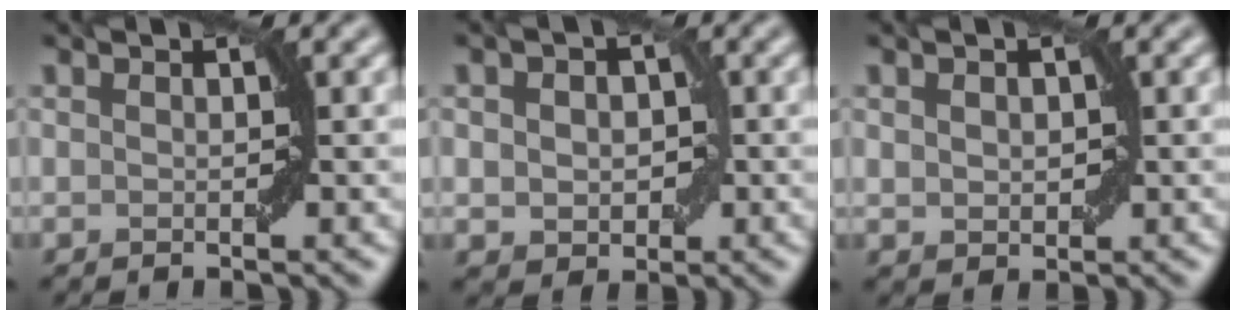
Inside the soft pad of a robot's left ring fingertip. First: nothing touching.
{"total": 3.6, "force": [0.1, 2.8, 2.2], "torque": [-0.024, 0.007, -0.008]}
{"total": 1.5, "force": [0.3, 1.1, 0.9], "torque": [-0.013, 0.000, 0.009]}